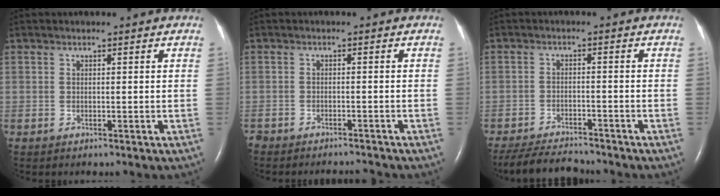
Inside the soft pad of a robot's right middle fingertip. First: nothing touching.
{"total": 4.5, "force": [-4.4, 0.4, 0.4], "torque": [-0.002, -0.010, -0.069]}
{"total": 8.4, "force": [-7.9, 1.2, 2.5], "torque": [-0.045, -0.011, -0.126]}